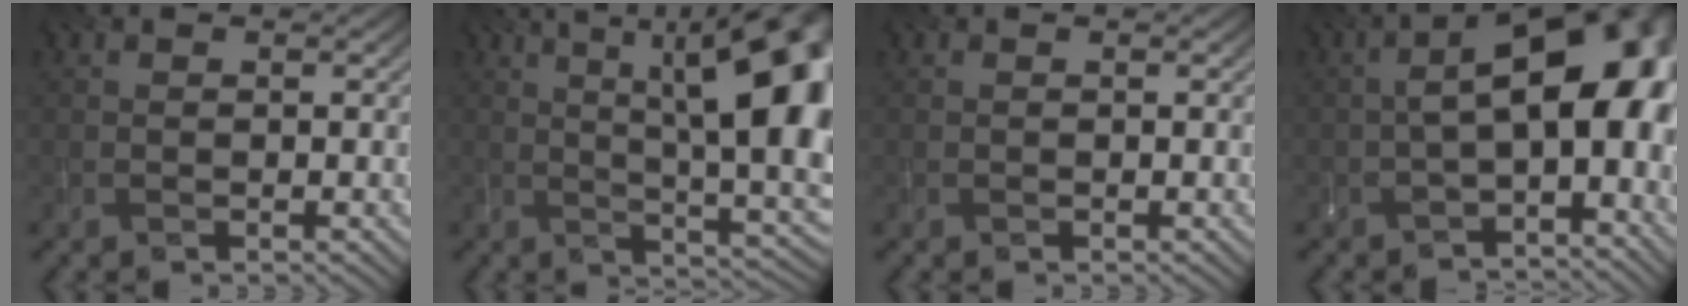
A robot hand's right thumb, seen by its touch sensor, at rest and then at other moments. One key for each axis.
{"total": 18.9, "fx": 4.5, "fy": 6.8, "fz": 17.1, "tx": -0.210, "ty": 0.036, "tz": 0.066}
{"total": 0.0}
{"total": 13.5, "fx": -1.0, "fy": 6.8, "fz": 11.6, "tx": -0.184, "ty": -0.001, "tz": -0.013}